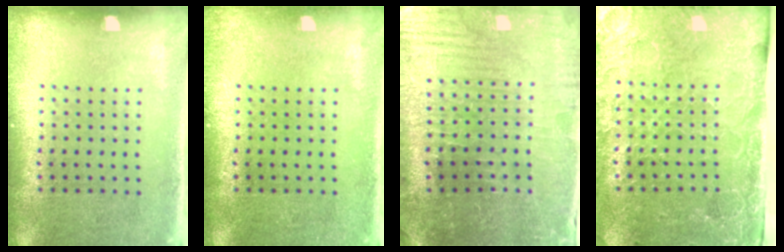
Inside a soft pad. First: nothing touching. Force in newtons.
{"total": 0.7, "press": 0.7, "slide": 0.1}
{"total": 1.8, "press": 1.8, "slide": 0.3}
{"total": 4.6, "press": 3.7, "slide": 2.7}